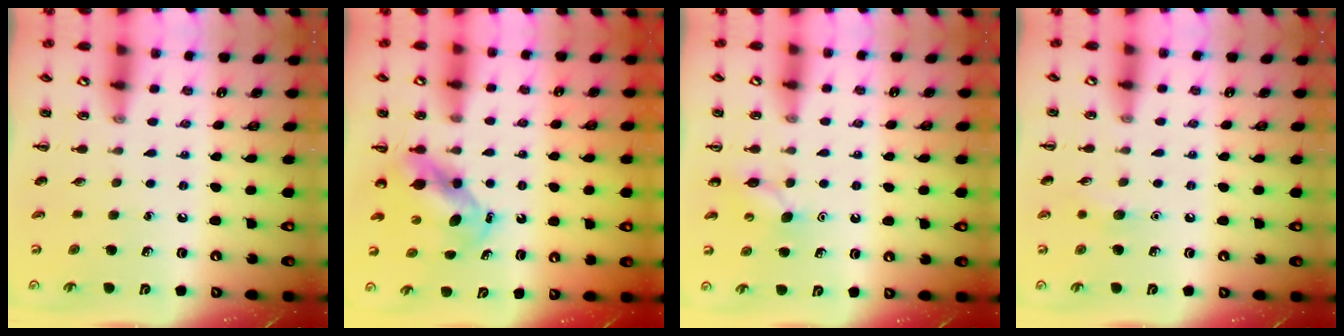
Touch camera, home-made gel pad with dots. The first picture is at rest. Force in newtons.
{"total": 5.5, "press": 5.3, "slide": 1.4}
{"total": 6.3, "press": 6.1, "slide": 1.8}
{"total": 5.6, "press": 5.4, "slide": 1.5}